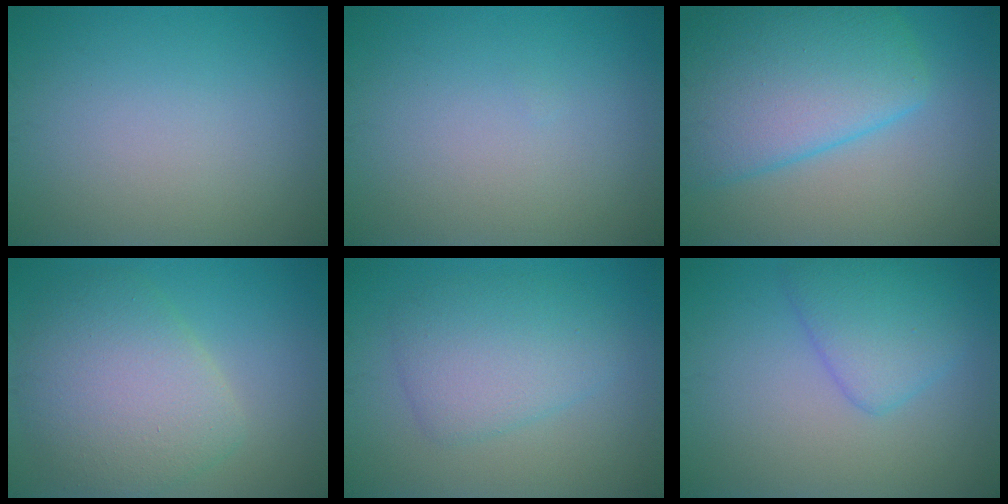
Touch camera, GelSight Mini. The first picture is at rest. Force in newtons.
{"total": 0.0}
{"total": 9.1, "press": 9.1, "slide": 0.3}
{"total": 6.6, "press": 6.6, "slide": 0.2}
{"total": 4.1, "press": 4.1, "slide": 0.1}
{"total": 3.9, "press": 3.9, "slide": 0.0}